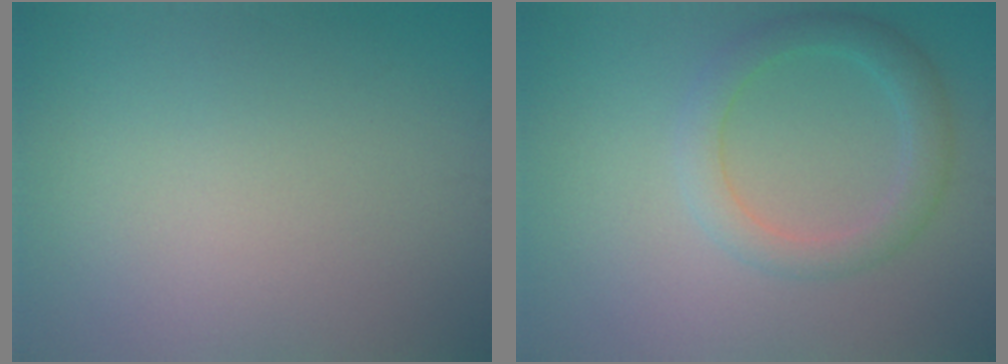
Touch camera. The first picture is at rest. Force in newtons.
{"total": 3.2, "press": 3.2, "slide": 0.1}